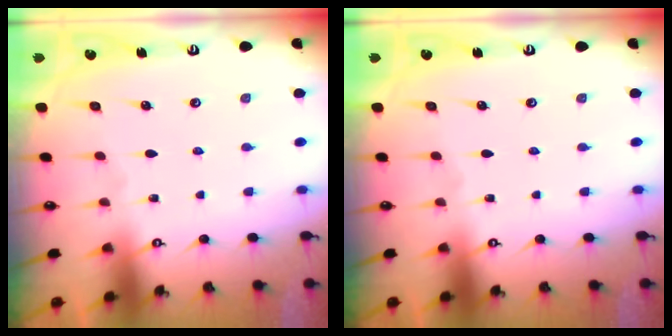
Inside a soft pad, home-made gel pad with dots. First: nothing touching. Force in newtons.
{"total": 0.0}